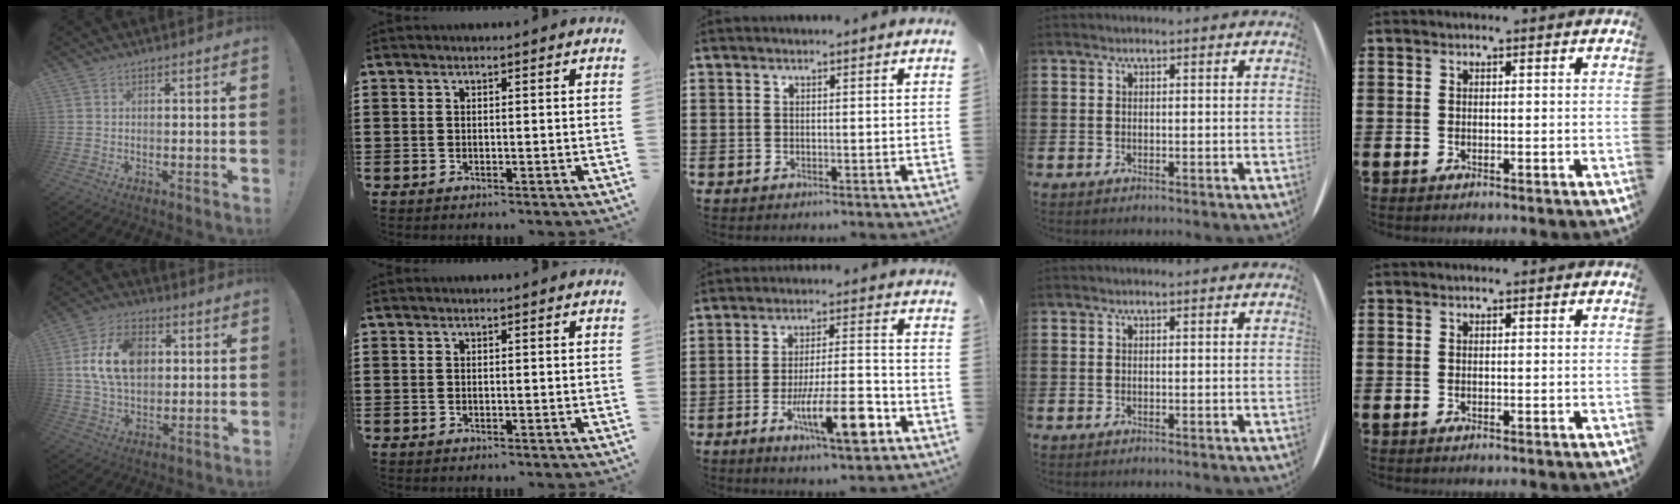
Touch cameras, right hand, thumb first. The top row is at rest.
{"thumb": {"total": 15.1, "force": [2.6, 10.6, 10.5], "torque": [-0.177, 0.002, 0.050]}, "middle": {"total": 11.5, "force": [-4.9, 2.9, 9.9], "torque": [-0.171, 0.005, -0.082]}}